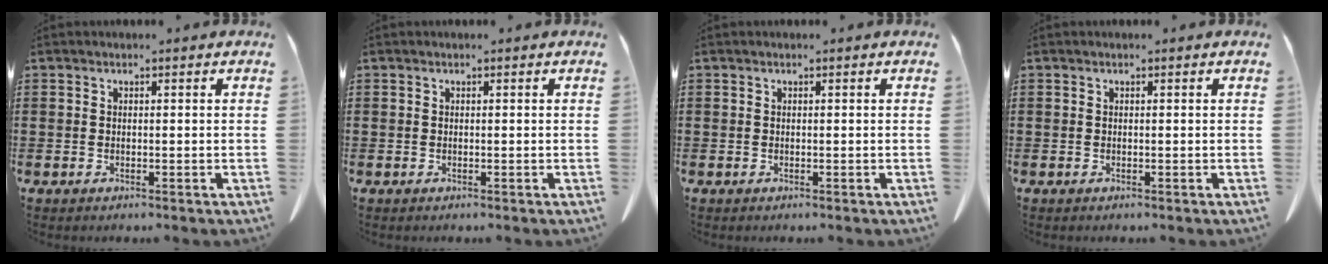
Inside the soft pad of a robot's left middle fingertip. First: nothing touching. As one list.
[{"total": 0.0}, {"total": 0.0}, {"total": 0.0}]